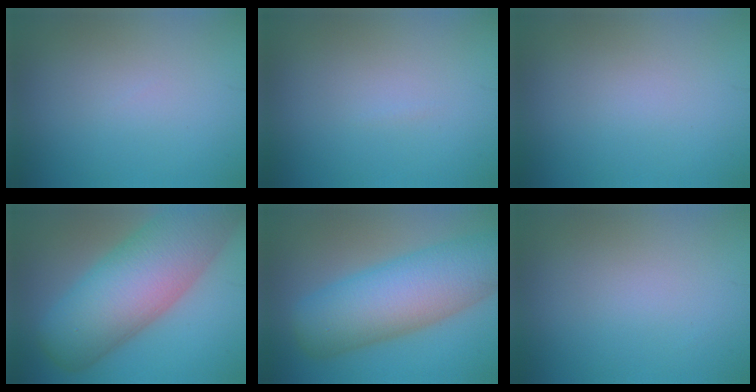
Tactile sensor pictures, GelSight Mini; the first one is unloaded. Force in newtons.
{"total": 0.0}
{"total": 0.0}
{"total": 12.4, "press": 12.4, "slide": 0.7}
{"total": 10.4, "press": 10.3, "slide": 0.7}
{"total": 0.0}